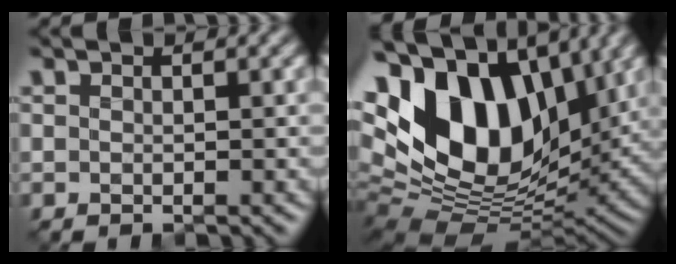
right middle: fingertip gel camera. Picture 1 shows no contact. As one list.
[{"total": 16.7, "force": [4.0, 10.4, 12.5], "torque": [-0.245, 0.025, 0.058]}]